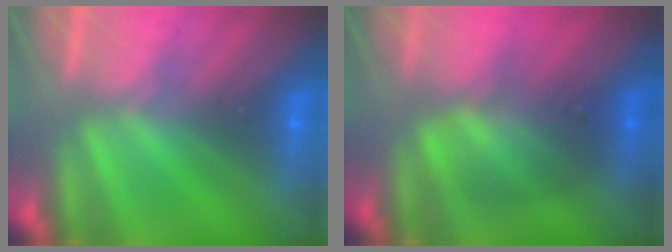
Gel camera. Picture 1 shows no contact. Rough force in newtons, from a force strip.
{"total": 2.1}